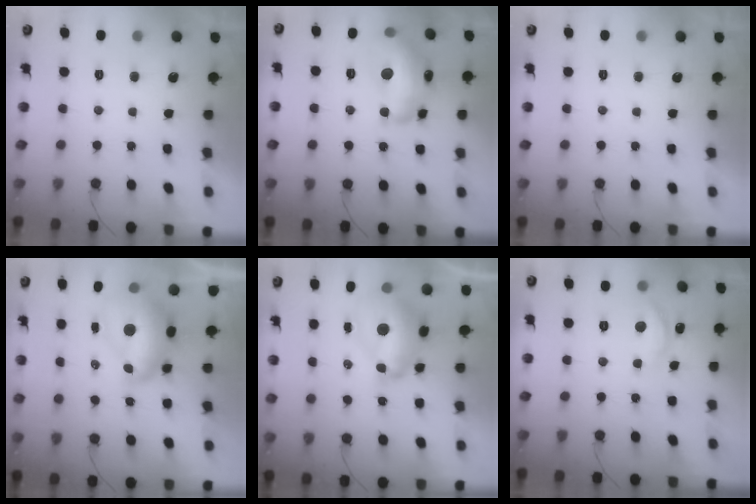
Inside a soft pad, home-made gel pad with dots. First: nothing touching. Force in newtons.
{"total": 20.0, "press": 20.0, "slide": 1.1}
{"total": 0.0}
{"total": 12.1, "press": 12.0, "slide": 1.5}
{"total": 12.6, "press": 12.6, "slide": 1.1}
{"total": 11.3, "press": 11.3, "slide": 0.8}